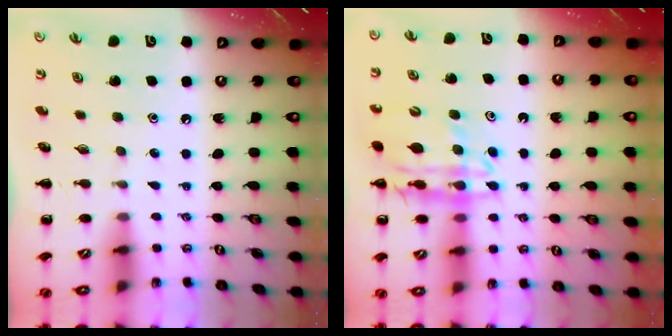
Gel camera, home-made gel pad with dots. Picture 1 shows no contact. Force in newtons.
{"total": 14.4, "press": 14.0, "slide": 3.4}